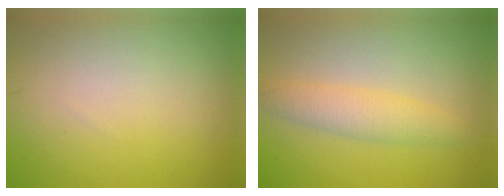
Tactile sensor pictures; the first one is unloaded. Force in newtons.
{"total": 3.0, "press": 3.0, "slide": 0.1}